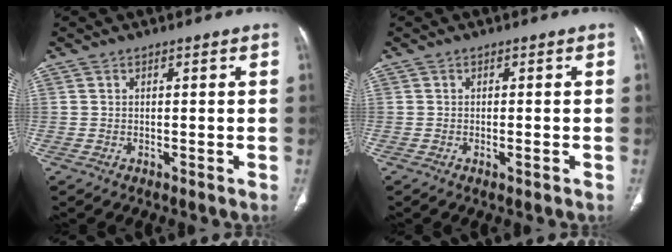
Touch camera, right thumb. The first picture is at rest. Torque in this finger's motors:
{"motor_torque": [-0.37, -0.10, -0.04, 0.48, -0.01]}